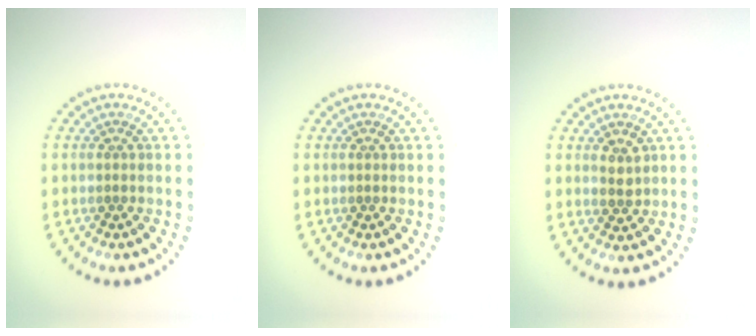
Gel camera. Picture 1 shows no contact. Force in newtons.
{"total": 0.0}
{"total": 1.5, "press": 1.4, "slide": 0.4}